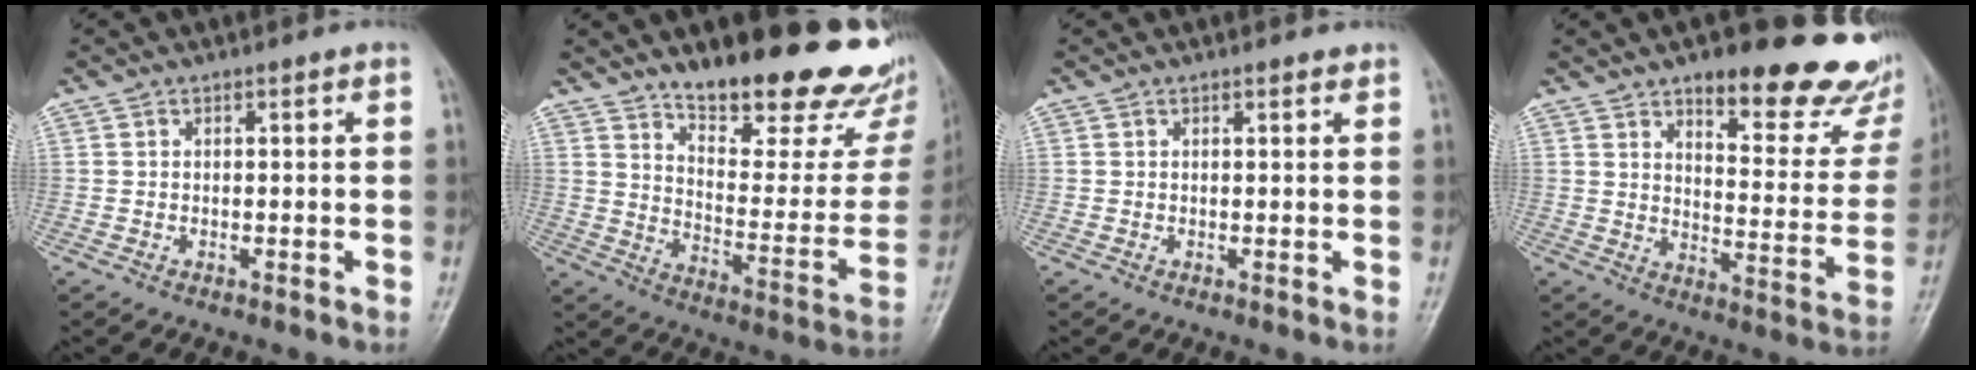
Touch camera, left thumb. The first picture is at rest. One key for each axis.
{"total": 25.7, "fx": 19.8, "fy": 8.4, "fz": 14.2, "tx": -0.156, "ty": -0.120, "tz": 0.271}
{"total": 0.9, "fx": 0.7, "fy": 0.3, "fz": 0.4, "tx": -0.007, "ty": -0.004, "tz": 0.008}
{"total": 23.2, "fx": 15.6, "fy": 8.0, "fz": 15.1, "tx": -0.143, "ty": -0.083, "tz": 0.198}